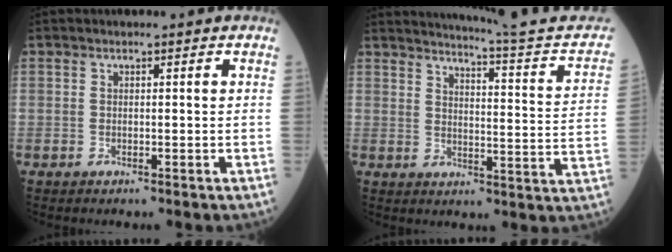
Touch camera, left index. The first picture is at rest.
{"total": 17.1, "force": [16.2, -0.8, 5.5], "torque": [-0.079, -0.072, 0.189]}